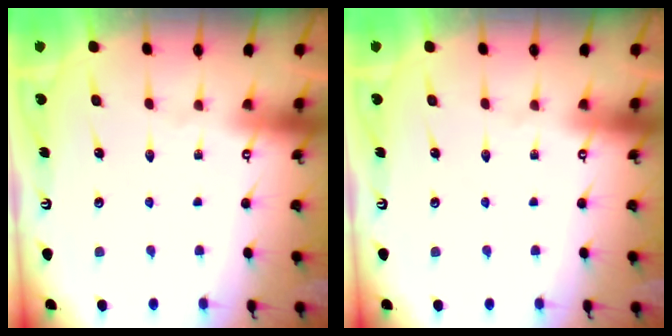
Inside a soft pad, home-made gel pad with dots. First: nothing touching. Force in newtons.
{"total": 0.0}